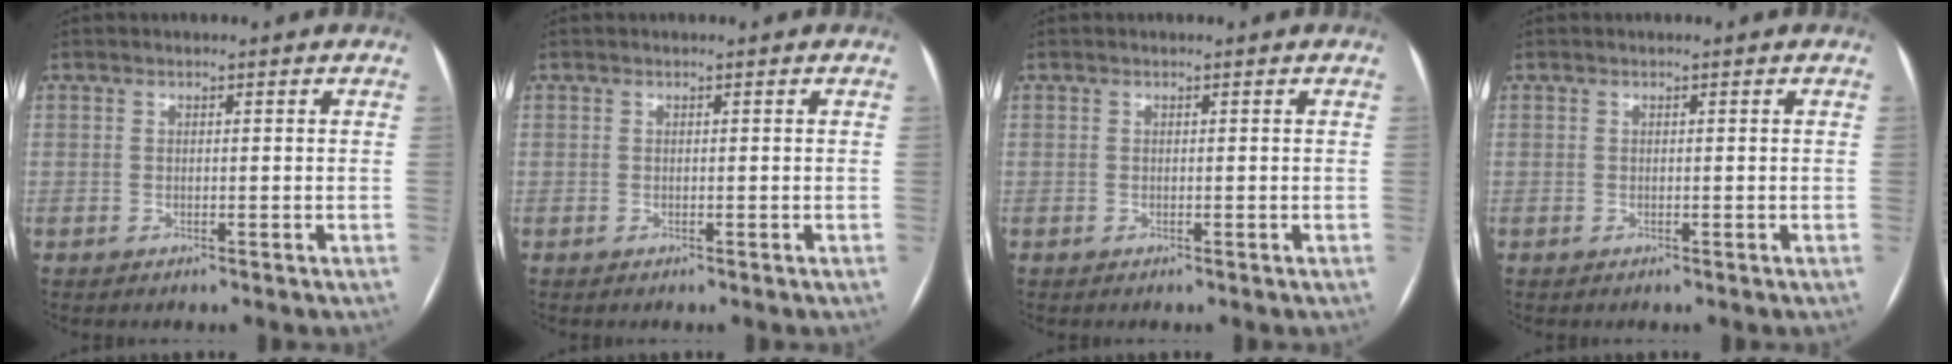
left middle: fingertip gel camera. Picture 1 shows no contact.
{"total": 0.0}
{"total": 0.0}
{"total": 0.0}